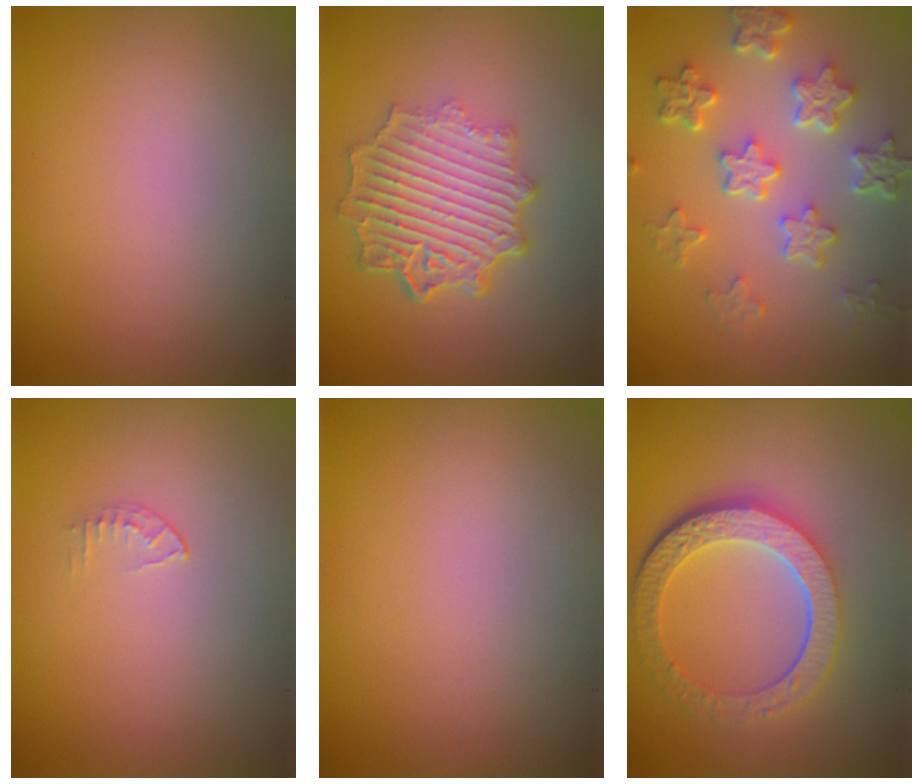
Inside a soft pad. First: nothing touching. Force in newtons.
{"total": 7.4, "press": 5.3, "slide": 5.2}
{"total": 5.7, "press": 4.4, "slide": 3.7}
{"total": 0.6, "press": 0.4, "slide": 0.4}
{"total": 0.0}
{"total": 6.3, "press": 4.6, "slide": 4.2}